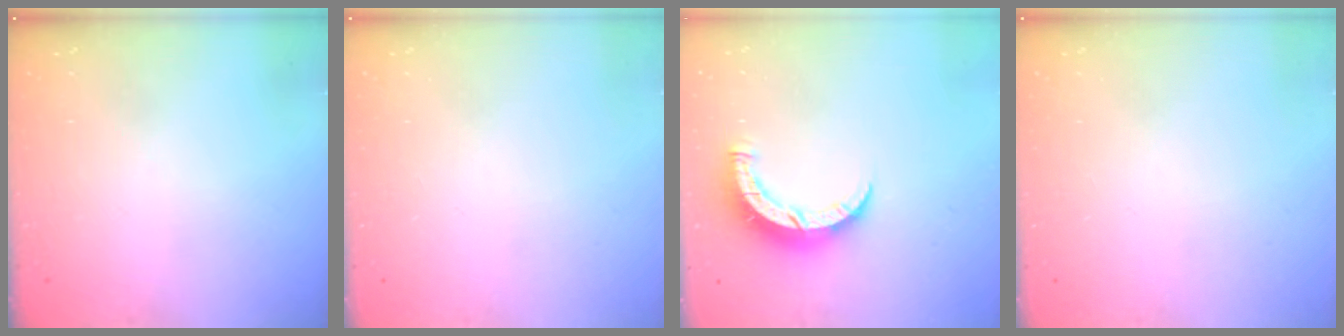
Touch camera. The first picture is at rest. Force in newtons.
{"total": 0.0}
{"total": 7.5, "press": 7.5, "slide": 0.5}
{"total": 0.0}